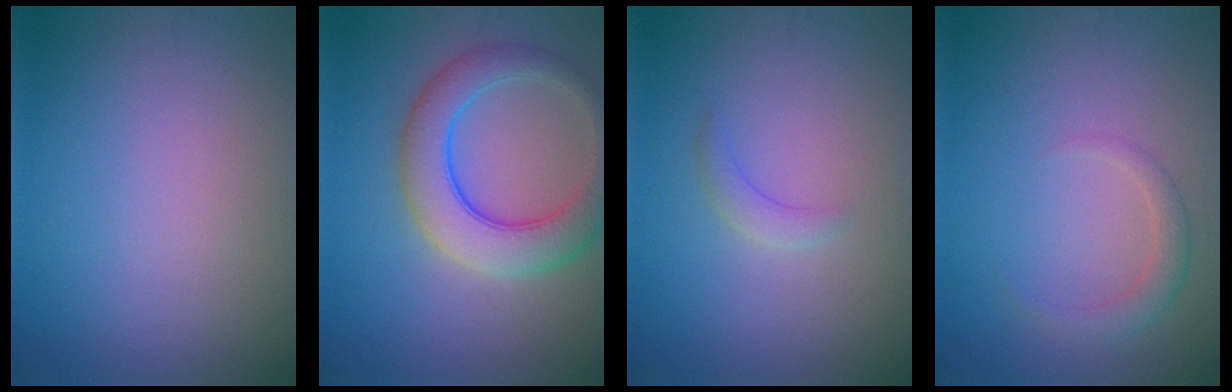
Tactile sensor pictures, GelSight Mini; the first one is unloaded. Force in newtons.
{"total": 6.4, "press": 6.4, "slide": 0.2}
{"total": 1.4, "press": 1.4, "slide": 0.1}
{"total": 1.9, "press": 1.9, "slide": 0.2}